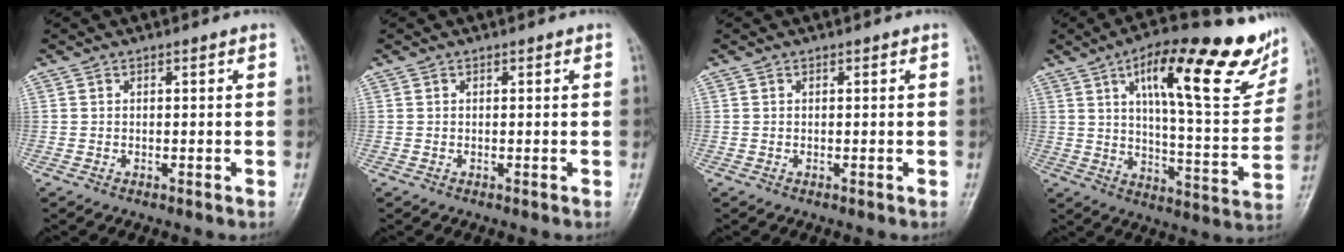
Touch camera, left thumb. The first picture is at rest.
{"total": 0.0}
{"total": 0.0}
{"total": 25.5, "force": [13.2, 7.2, 20.7], "torque": [-0.261, -0.032, 0.199]}